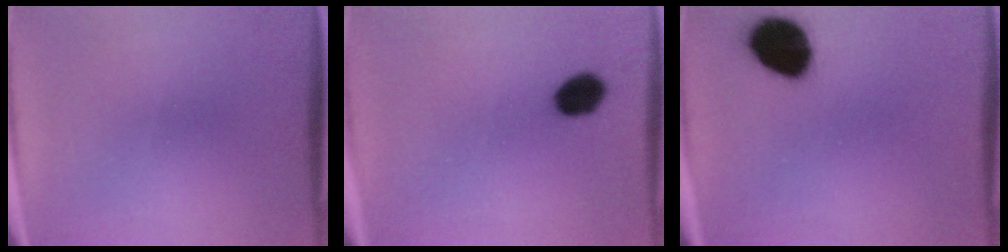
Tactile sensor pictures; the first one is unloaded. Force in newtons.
{"total": 5.9}
{"total": 14.8}